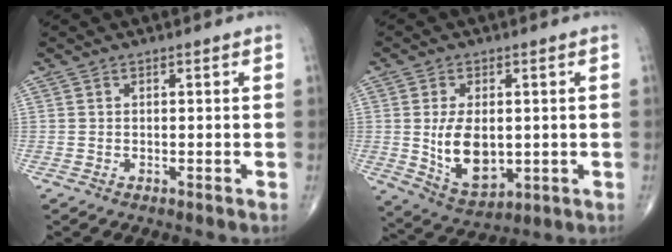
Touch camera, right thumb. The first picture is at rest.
{"total": 10.9, "force": [0.0, 6.5, 8.8], "torque": [-0.139, -0.015, 0.017]}